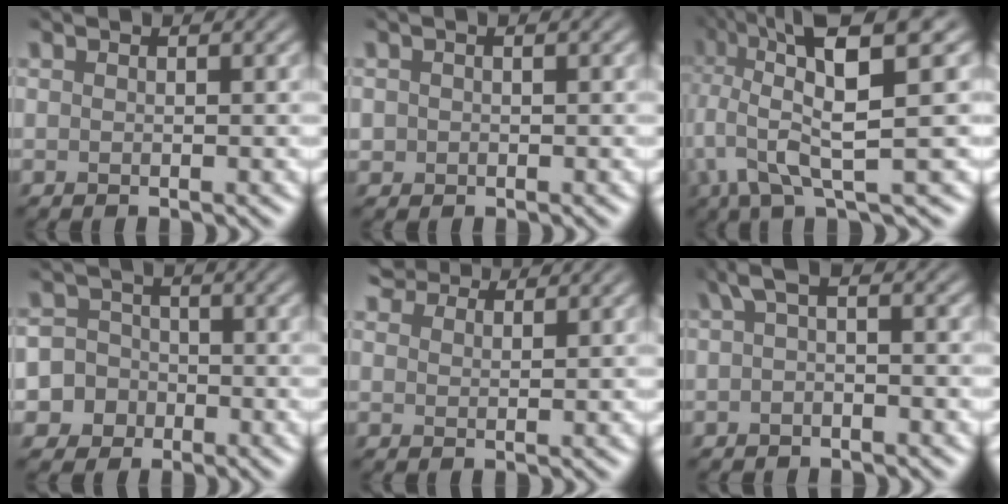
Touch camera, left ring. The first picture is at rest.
{"total": 0.7, "force": [-0.1, 0.6, 0.3], "torque": [-0.004, -0.002, -0.001]}
{"total": 10.5, "force": [3.5, 2.6, 9.6], "torque": [-0.181, 0.013, 0.063]}
{"total": 5.4, "force": [-2.5, 4.7, 0.8], "torque": [0.003, 0.000, -0.063]}
{"total": 4.9, "force": [4.2, 1.9, 1.7], "torque": [-0.044, 0.003, 0.067]}
{"total": 2.0, "force": [0.0, 0.5, 1.9], "torque": [-0.036, 0.005, -0.004]}